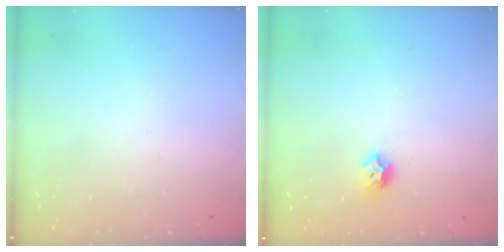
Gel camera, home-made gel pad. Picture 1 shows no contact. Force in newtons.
{"total": 6.7, "press": 6.6, "slide": 1.1}